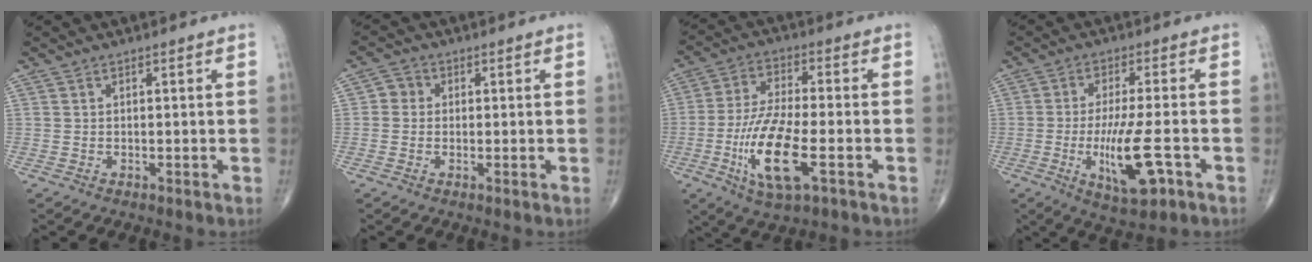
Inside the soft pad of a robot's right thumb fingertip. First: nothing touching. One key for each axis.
{"total": 2.7, "fx": 0.1, "fy": 2.5, "fz": 1.0, "tx": 0.000, "ty": 0.006, "tz": -0.006}
{"total": 14.2, "fx": -4.5, "fy": 4.4, "fz": 12.7, "tx": -0.257, "ty": 0.009, "tz": -0.080}
{"total": 11.3, "fx": -3.5, "fy": 2.8, "fz": 10.3, "tx": -0.188, "ty": -0.002, "tz": -0.053}